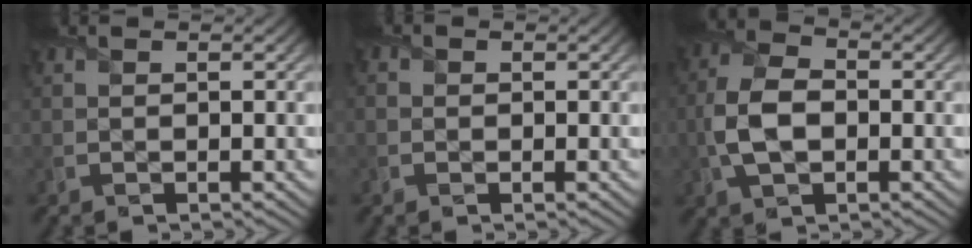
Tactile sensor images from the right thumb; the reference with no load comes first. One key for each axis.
{"total": 1.1, "fx": -0.1, "fy": 1.1, "fz": 0.4, "tx": -0.010, "ty": -0.003, "tz": -0.007}
{"total": 6.8, "fx": -1.1, "fy": 4.2, "fz": 5.2, "tx": -0.128, "ty": -0.003, "tz": -0.025}